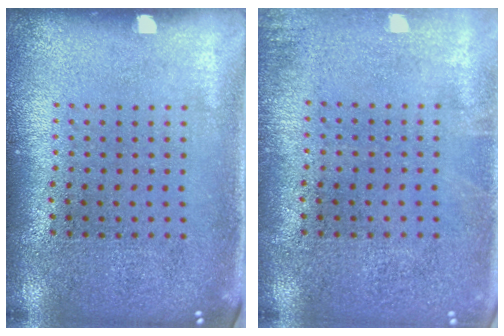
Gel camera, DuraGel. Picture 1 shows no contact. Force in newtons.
{"total": 0.8, "press": 0.8, "slide": 0.1}